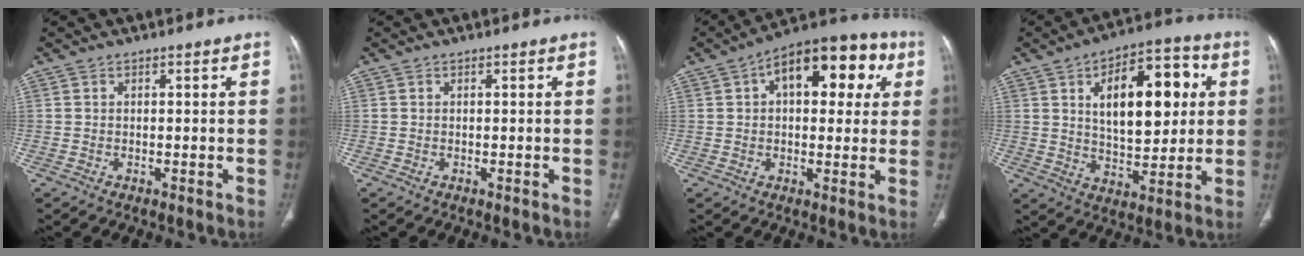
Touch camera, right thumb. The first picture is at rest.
{"total": 0.0}
{"total": 17.6, "force": [5.7, 9.3, 13.9], "torque": [-0.147, 0.026, 0.073]}
{"total": 18.7, "force": [4.7, 9.4, 15.4], "torque": [-0.191, 0.002, 0.074]}